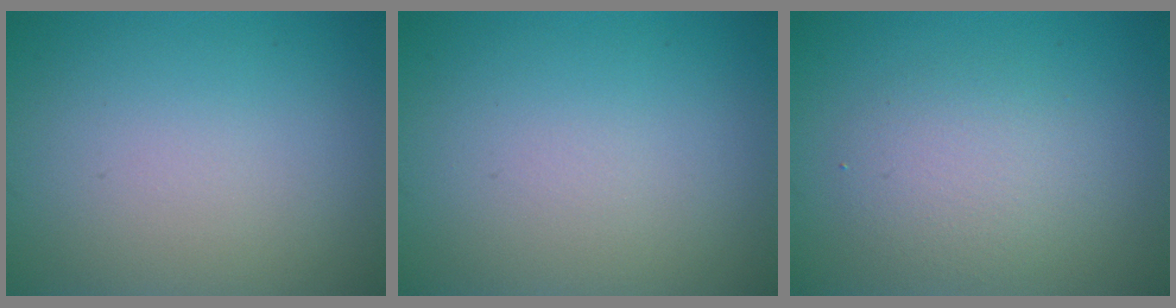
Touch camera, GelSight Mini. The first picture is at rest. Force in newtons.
{"total": 0.0}
{"total": 2.9, "press": 2.9, "slide": 0.1}